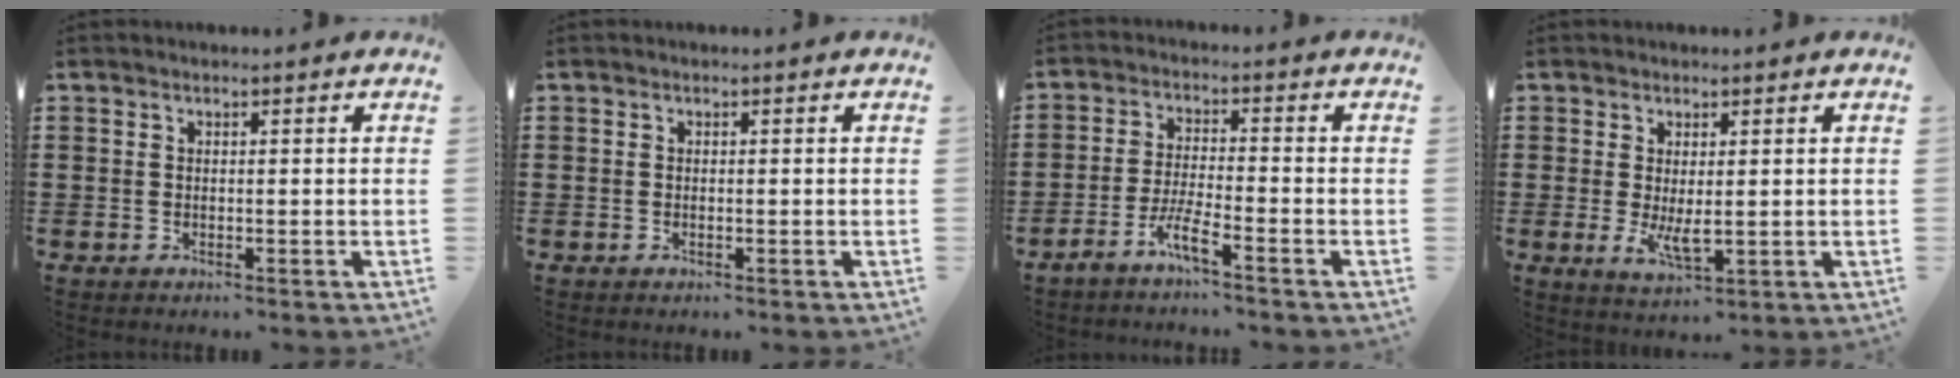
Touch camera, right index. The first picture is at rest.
{"total": 0.0}
{"total": 4.5, "force": [-3.3, 0.0, 3.0], "torque": [-0.074, -0.010, -0.066]}
{"total": 3.9, "force": [0.1, 1.5, 3.6], "torque": [-0.065, -0.007, 0.000]}